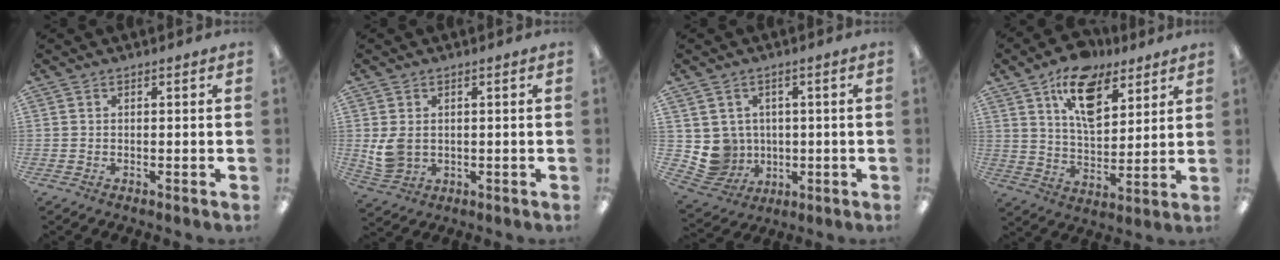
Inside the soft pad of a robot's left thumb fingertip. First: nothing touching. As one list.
[{"total": 5.3, "force": [0.9, 4.0, 3.3], "torque": [-0.074, -0.004, 0.017]}, {"total": 7.0, "force": [1.1, 6.9, 0.9], "torque": [-0.055, -0.009, 0.031]}, {"total": 14.4, "force": [9.0, 7.5, 8.4], "torque": [-0.130, -0.037, 0.159]}]